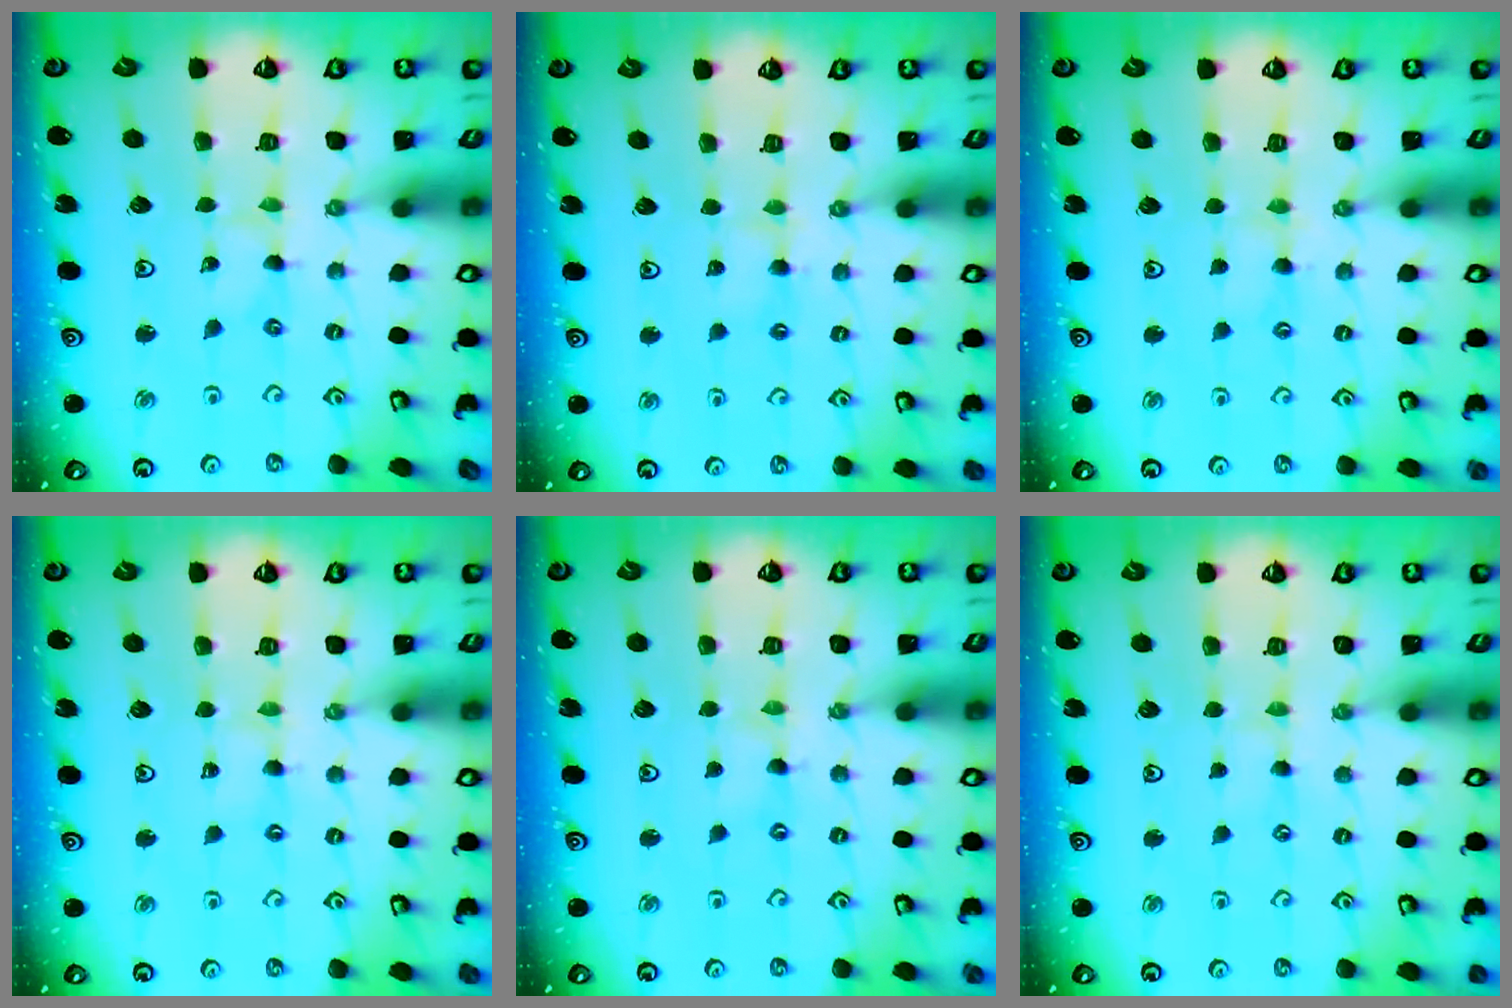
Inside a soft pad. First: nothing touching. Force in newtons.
{"total": 2.7, "press": 2.7, "slide": 0.5}
{"total": 1.7, "press": 1.7, "slide": 0.4}
{"total": 1.4, "press": 1.3, "slide": 0.2}
{"total": 0.0}
{"total": 1.0, "press": 0.9, "slide": 0.2}